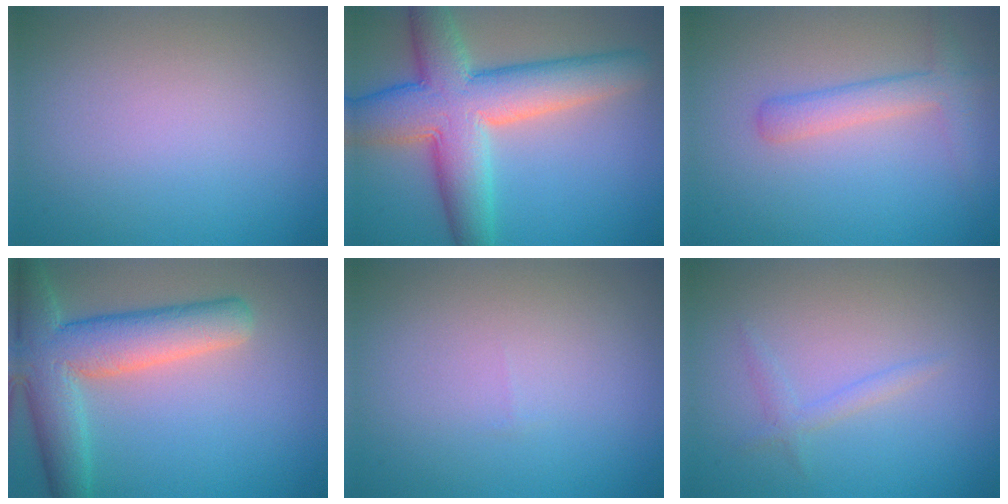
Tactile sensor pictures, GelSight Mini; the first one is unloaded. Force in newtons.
{"total": 9.8, "press": 9.8, "slide": 0.7}
{"total": 2.7, "press": 2.7, "slide": 0.1}
{"total": 7.8, "press": 7.8, "slide": 0.5}
{"total": 0.0}
{"total": 1.1, "press": 1.1, "slide": 0.2}